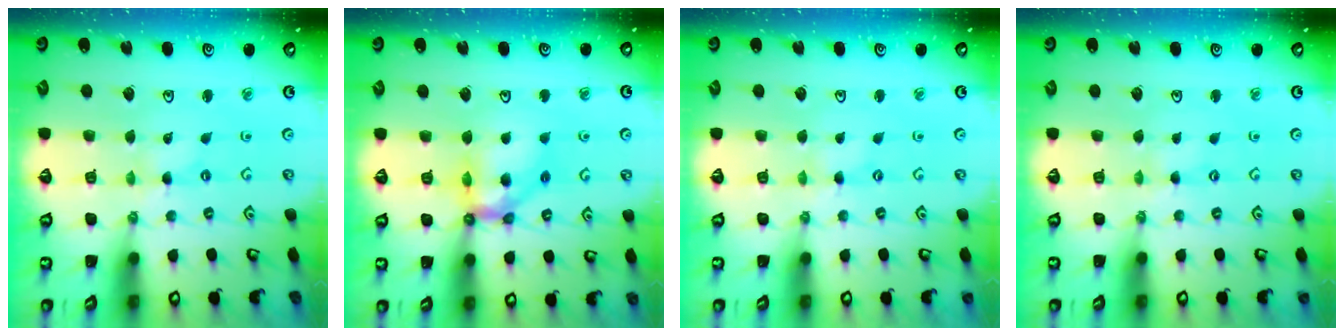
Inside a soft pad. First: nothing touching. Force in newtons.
{"total": 11.8, "press": 11.7, "slide": 1.2}
{"total": 0.0}
{"total": 0.0}